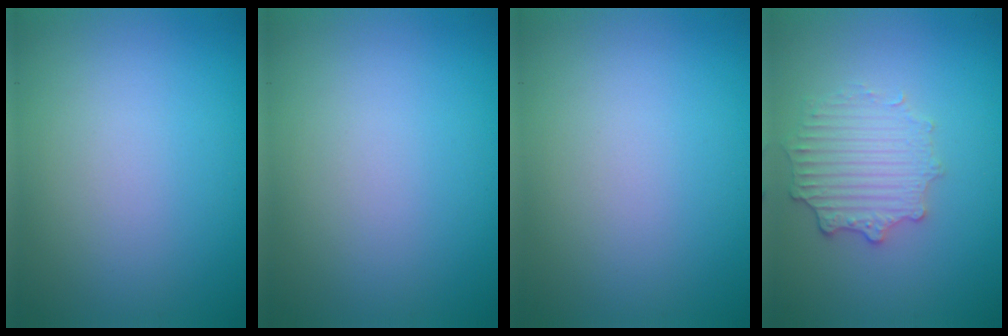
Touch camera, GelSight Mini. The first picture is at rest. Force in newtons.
{"total": 0.0}
{"total": 0.0}
{"total": 3.3, "press": 2.8, "slide": 1.7}